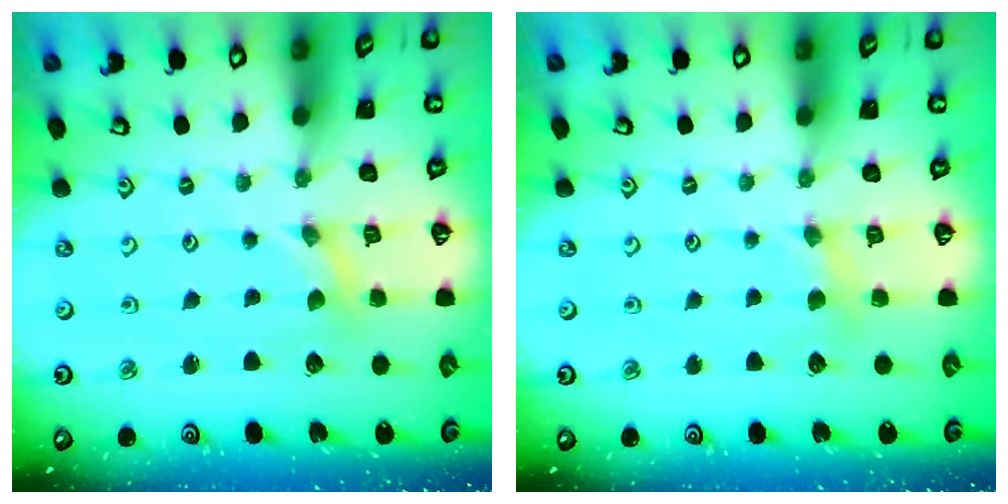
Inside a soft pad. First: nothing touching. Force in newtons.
{"total": 4.0, "press": 4.0, "slide": 0.6}